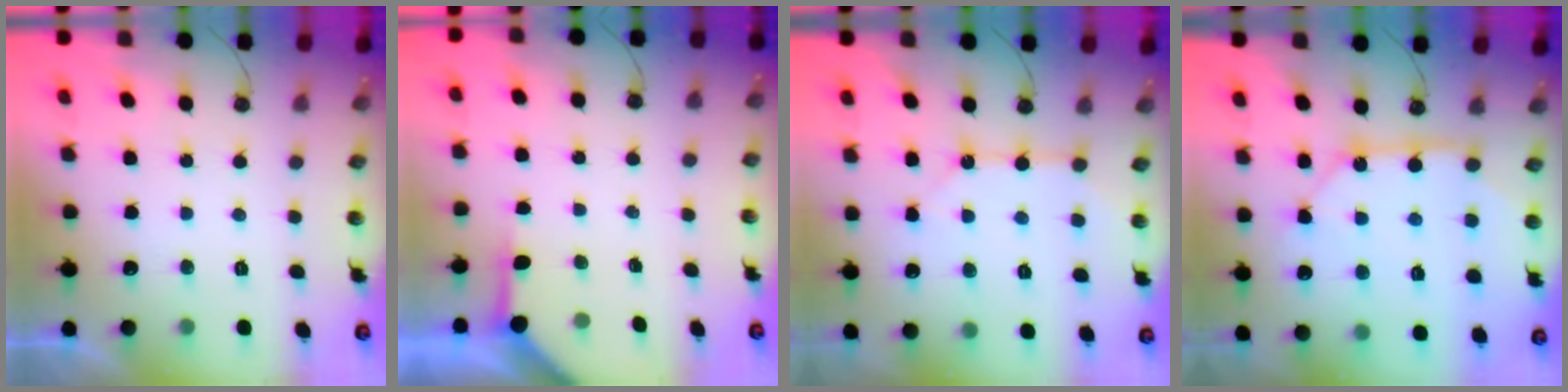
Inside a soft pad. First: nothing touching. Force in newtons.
{"total": 3.9, "press": 3.9, "slide": 0.5}
{"total": 8.8, "press": 8.8, "slide": 0.8}
{"total": 12.6, "press": 12.5, "slide": 1.1}